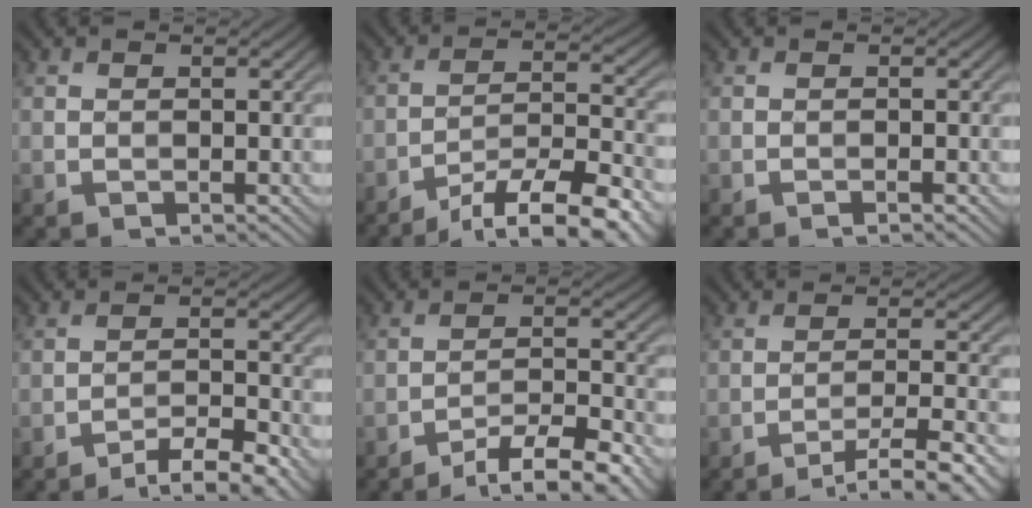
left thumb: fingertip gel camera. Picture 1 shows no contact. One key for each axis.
{"total": 12.3, "fx": -9.4, "fy": 2.7, "fz": 7.5, "tx": -0.130, "ty": -0.004, "tz": -0.144}
{"total": 0.6, "fx": -0.4, "fy": 0.0, "fz": 0.4, "tx": -0.007, "ty": 0.001, "tz": -0.010}
{"total": 5.9, "fx": -4.4, "fy": 1.1, "fz": 3.8, "tx": -0.063, "ty": 0.008, "tz": -0.070}
{"total": 8.0, "fx": -6.1, "fy": 1.5, "fz": 5.0, "tx": -0.091, "ty": 0.011, "tz": -0.098}
{"total": 7.3, "fx": -5.1, "fy": 1.0, "fz": 5.2, "tx": -0.086, "ty": 0.017, "tz": -0.082}